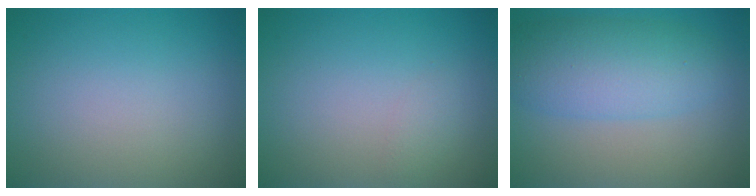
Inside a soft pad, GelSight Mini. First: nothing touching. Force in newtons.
{"total": 0.8, "press": 0.8, "slide": 0.0}
{"total": 6.0, "press": 6.0, "slide": 0.1}